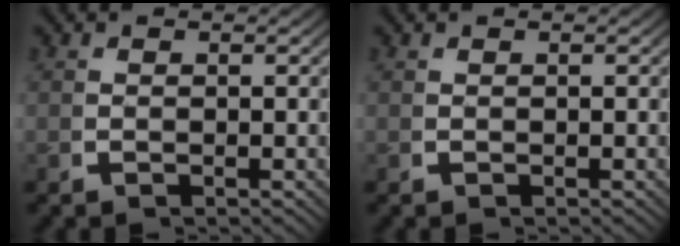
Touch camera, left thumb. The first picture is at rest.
{"total": 0.0}